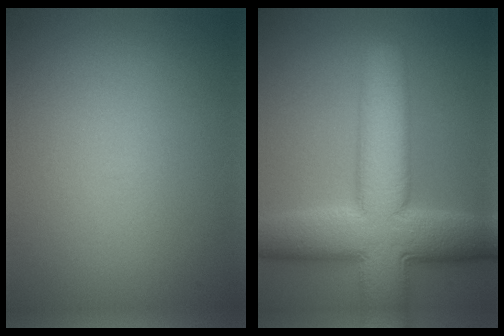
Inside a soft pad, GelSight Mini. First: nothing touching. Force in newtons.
{"total": 12.0, "press": 12.0, "slide": 0.6}